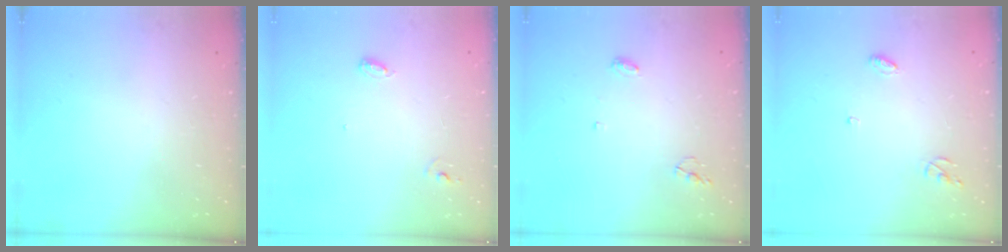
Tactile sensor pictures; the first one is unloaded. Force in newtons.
{"total": 5.0, "press": 5.0, "slide": 0.4}
{"total": 4.0, "press": 3.9, "slide": 0.3}
{"total": 4.7, "press": 4.7, "slide": 0.1}